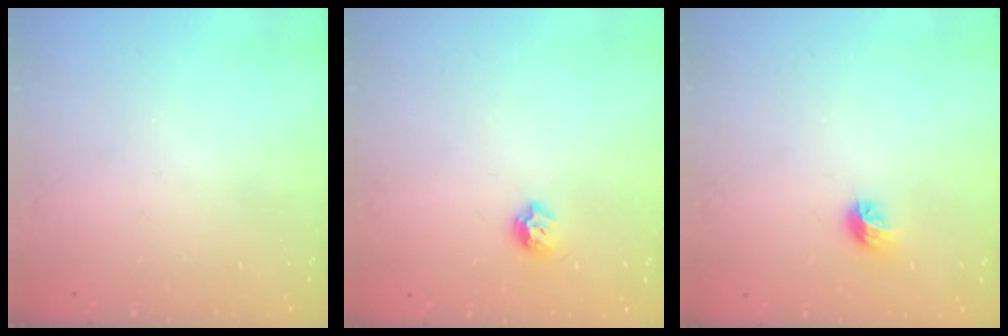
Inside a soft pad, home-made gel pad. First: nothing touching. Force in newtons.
{"total": 5.5, "press": 5.4, "slide": 0.9}
{"total": 6.1, "press": 5.9, "slide": 1.2}